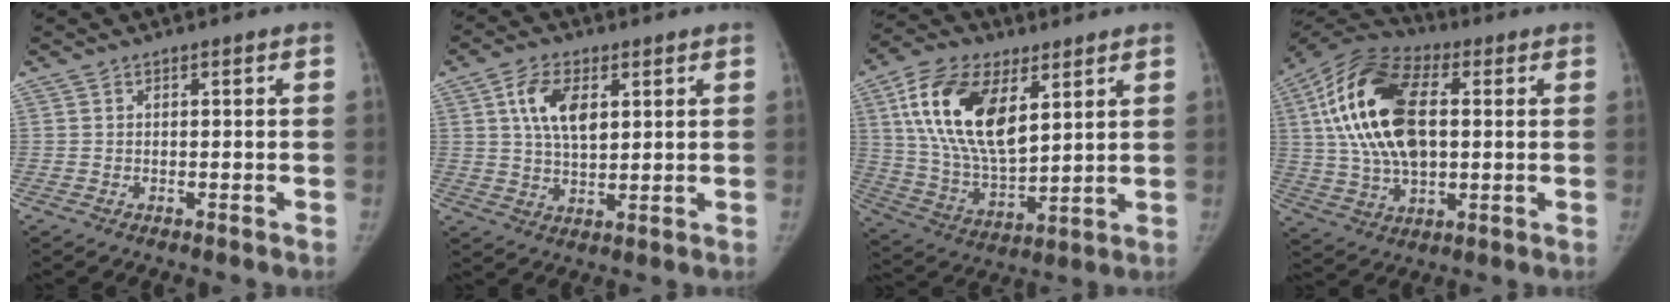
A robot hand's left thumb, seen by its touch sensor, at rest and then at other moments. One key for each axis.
{"total": 8.7, "fx": 2.9, "fy": 4.7, "fz": 6.7, "tx": -0.112, "ty": -0.008, "tz": 0.051}
{"total": 19.6, "fx": 7.5, "fy": 10.0, "fz": 15.1, "tx": -0.268, "ty": -0.025, "tz": 0.139}
{"total": 21.3, "fx": 3.5, "fy": 11.9, "fz": 17.3, "tx": -0.331, "ty": 0.011, "tz": 0.054}